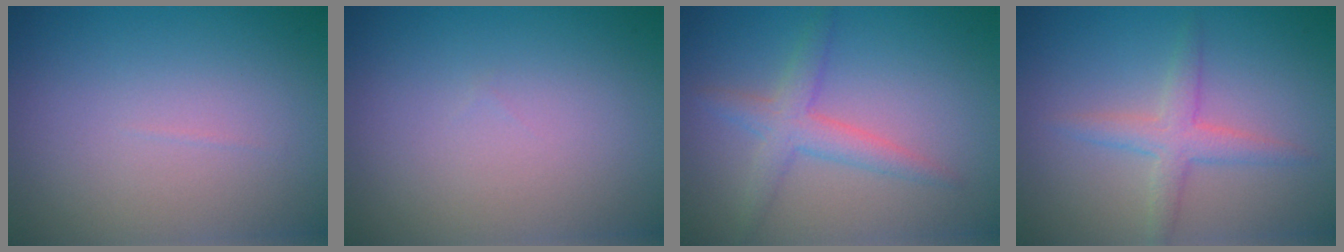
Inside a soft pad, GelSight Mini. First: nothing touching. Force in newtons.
{"total": 0.0}
{"total": 2.9, "press": 2.9, "slide": 0.1}
{"total": 2.7, "press": 2.7, "slide": 0.1}